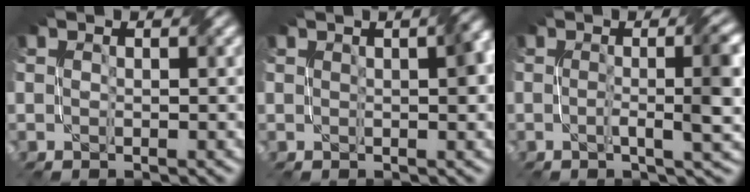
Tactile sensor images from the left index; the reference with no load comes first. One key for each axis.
{"total": 3.0, "fx": 0.7, "fy": 0.7, "fz": 2.8, "tx": -0.033, "ty": 0.012, "tz": 0.010}
{"total": 6.7, "fx": -0.1, "fy": 1.7, "fz": 6.5, "tx": -0.075, "ty": 0.006, "tz": -0.005}